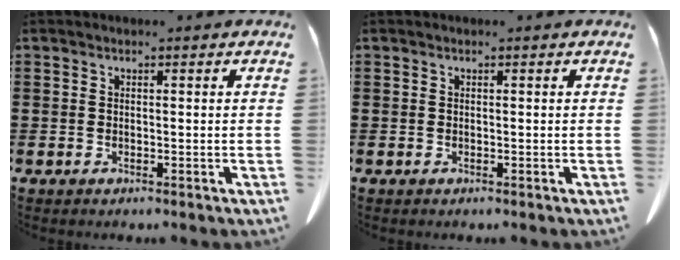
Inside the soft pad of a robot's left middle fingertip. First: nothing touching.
{"total": 0.0}